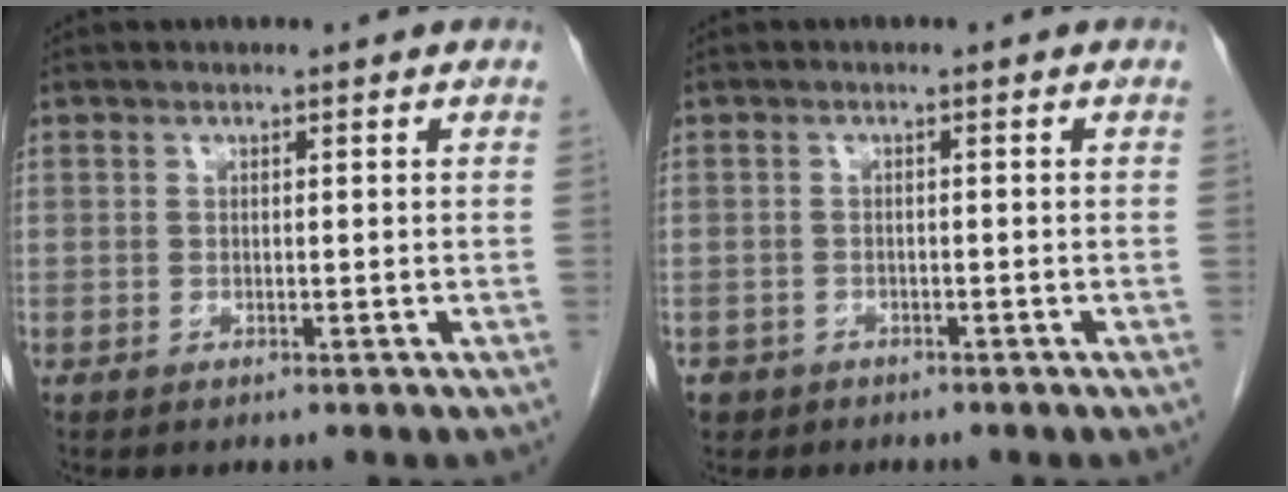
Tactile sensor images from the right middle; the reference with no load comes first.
{"total": 2.7, "force": [-1.9, 1.9, 0.2], "torque": [-0.008, 0.004, -0.034]}